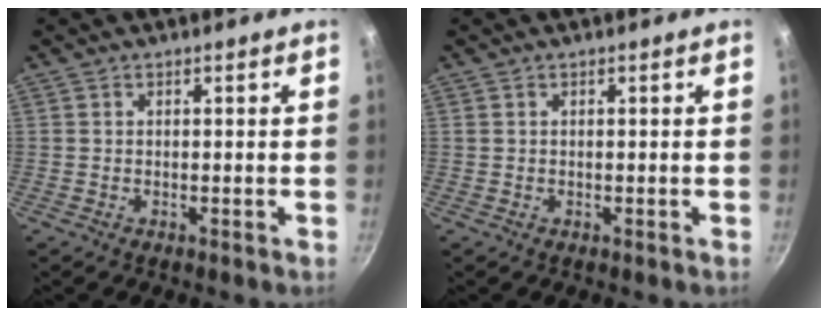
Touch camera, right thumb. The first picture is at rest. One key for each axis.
{"total": 0.0}